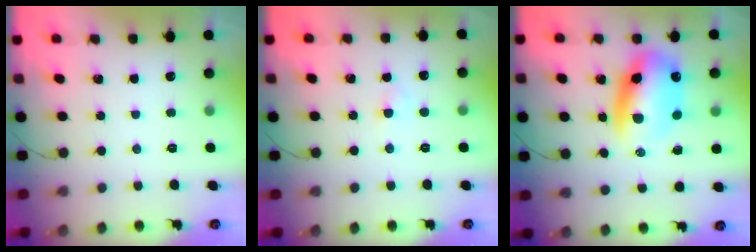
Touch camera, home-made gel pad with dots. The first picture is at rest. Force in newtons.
{"total": 1.8, "press": 1.5, "slide": 0.9}
{"total": 12.4, "press": 11.9, "slide": 3.5}